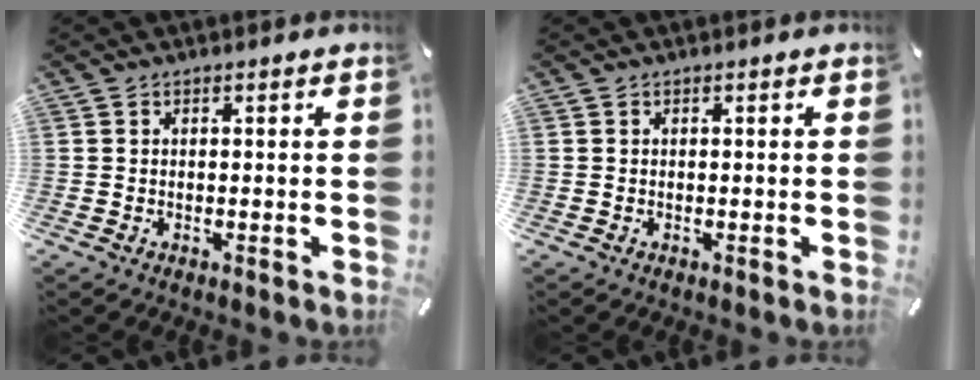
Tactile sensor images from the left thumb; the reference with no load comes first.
{"total": 0.0}